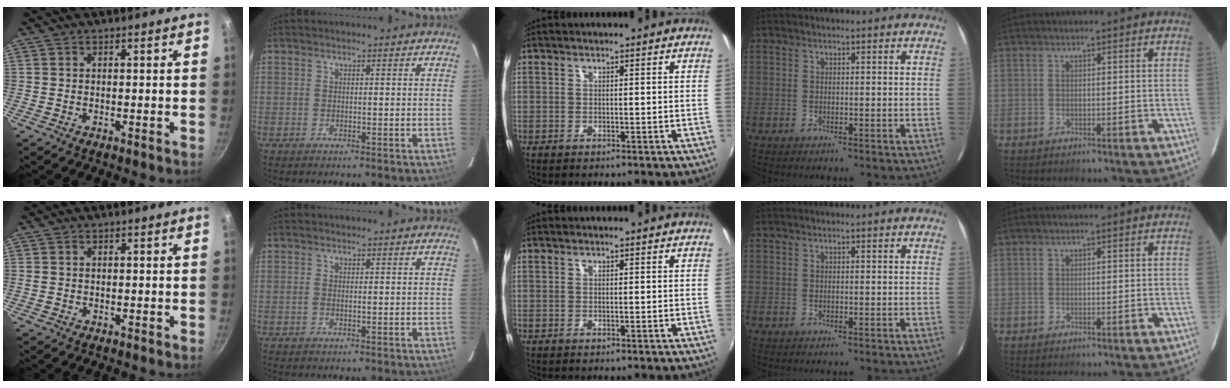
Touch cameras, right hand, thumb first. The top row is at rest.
{"thumb": {"total": 0.8, "force": [0.0, 0.7, 0.3], "torque": [-0.006, 0.002, 0.001]}, "index": {"total": 0.9, "force": [-0.1, 0.4, 0.8], "torque": [-0.018, 0.000, -0.004]}}